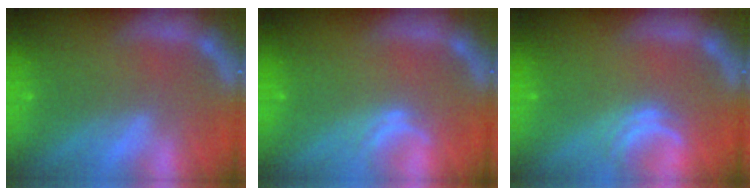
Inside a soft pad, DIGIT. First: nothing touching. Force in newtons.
{"total": 1.5}
{"total": 2.5}